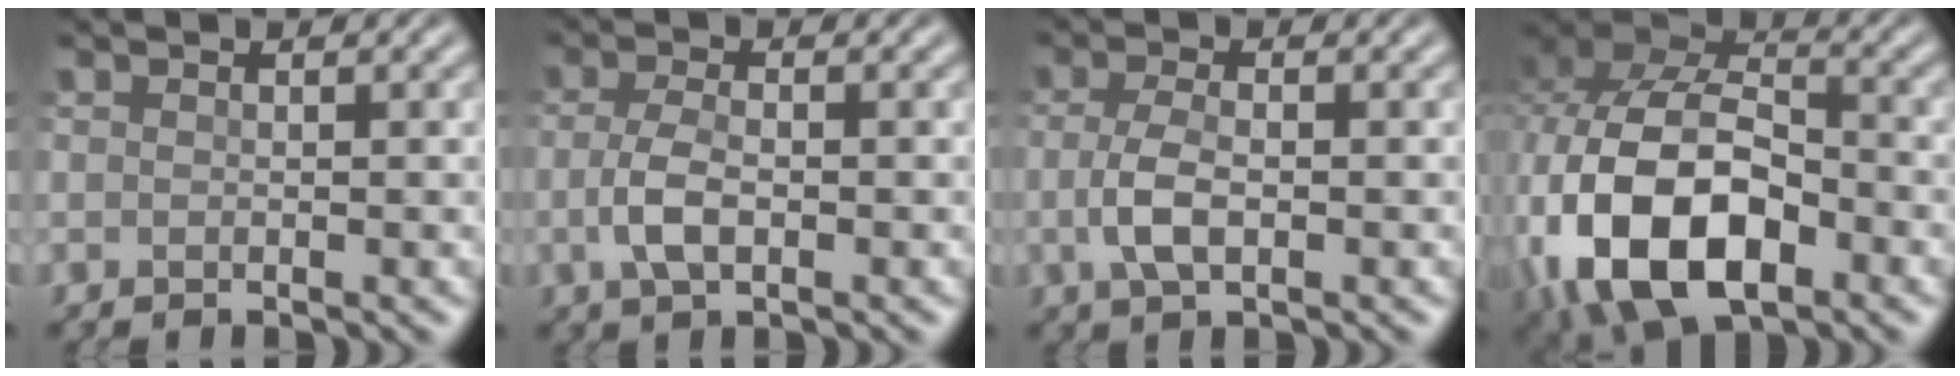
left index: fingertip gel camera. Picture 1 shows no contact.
{"total": 3.1, "force": [-0.6, 1.4, 2.7], "torque": [-0.060, -0.003, -0.014]}
{"total": 3.2, "force": [-0.5, 1.4, 2.8], "torque": [-0.063, -0.003, -0.012]}
{"total": 14.9, "force": [-4.1, 9.1, 11.1], "torque": [-0.228, -0.023, -0.074]}